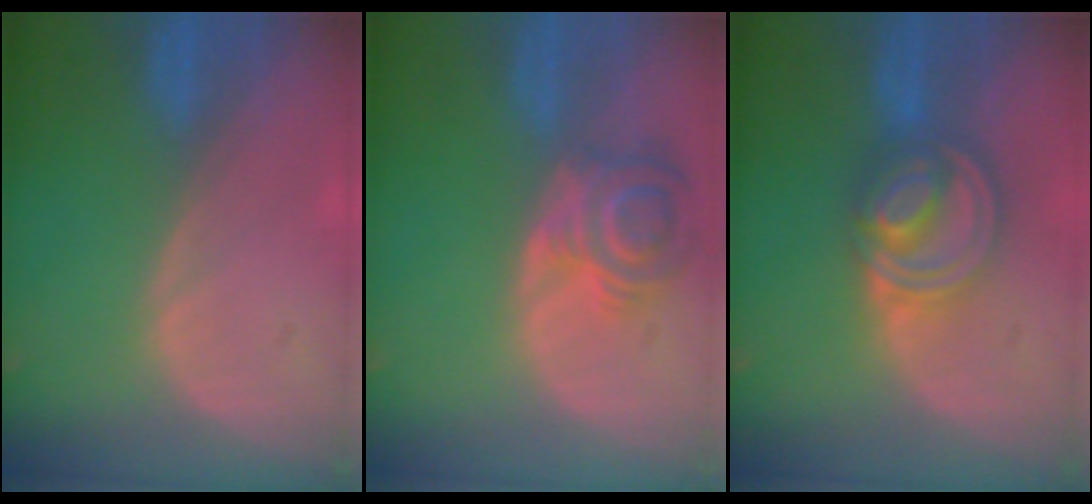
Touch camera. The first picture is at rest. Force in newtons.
{"total": 6.1, "press": 6.1, "slide": 0.3}
{"total": 8.1, "press": 7.0, "slide": 4.1}